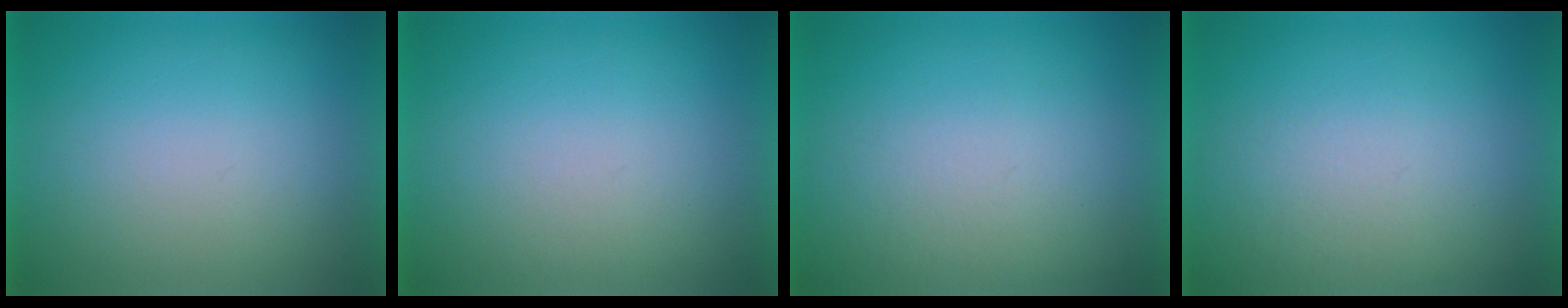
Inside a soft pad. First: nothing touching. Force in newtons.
{"total": 1.1}
{"total": 3.8}
{"total": 3.7}